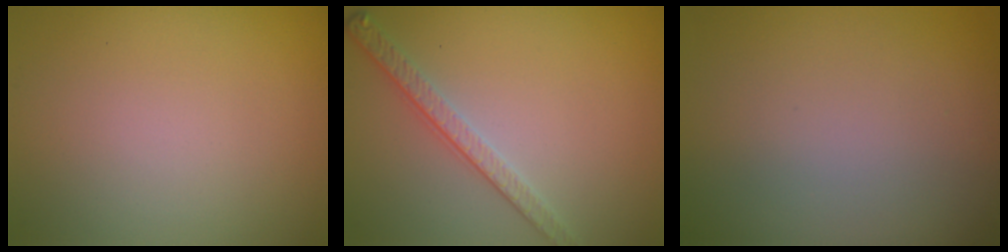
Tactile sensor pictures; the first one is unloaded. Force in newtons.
{"total": 2.8, "press": 2.5, "slide": 1.2}
{"total": 0.0}